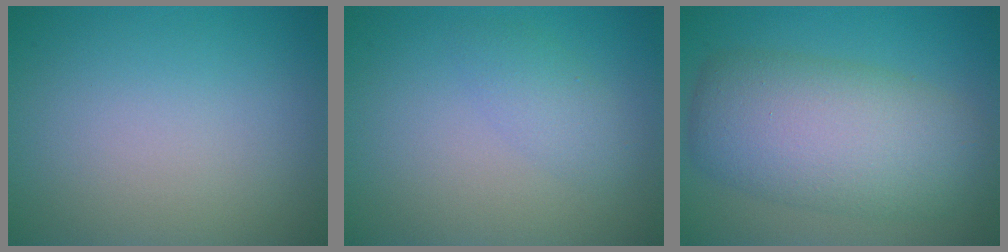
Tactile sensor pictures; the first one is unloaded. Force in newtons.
{"total": 1.9, "press": 1.9, "slide": 0.0}
{"total": 8.9, "press": 8.9, "slide": 0.1}